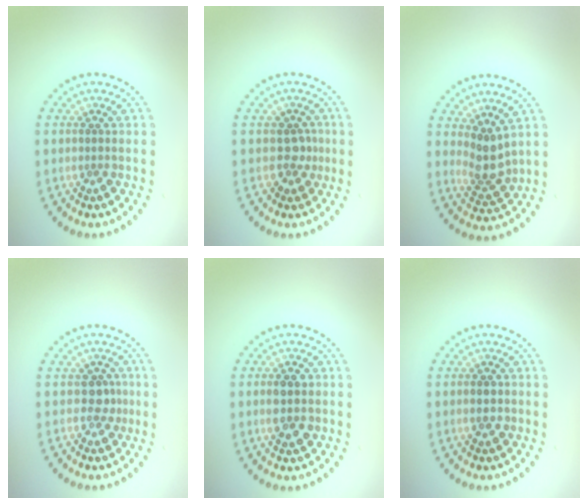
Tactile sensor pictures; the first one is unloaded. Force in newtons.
{"total": 1.9, "press": 1.5, "slide": 1.2}
{"total": 2.7, "press": 2.0, "slide": 1.8}
{"total": 1.6, "press": 1.3, "slide": 1.0}
{"total": 3.0, "press": 3.0, "slide": 0.0}
{"total": 1.9, "press": 1.9, "slide": 0.1}